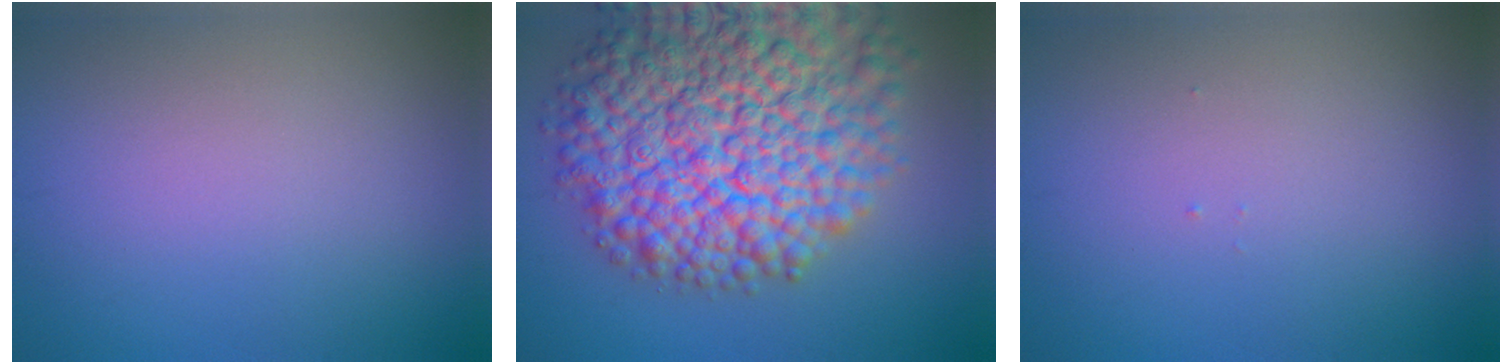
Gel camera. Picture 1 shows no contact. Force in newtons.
{"total": 15.3, "press": 15.3, "slide": 0.8}
{"total": 0.0}